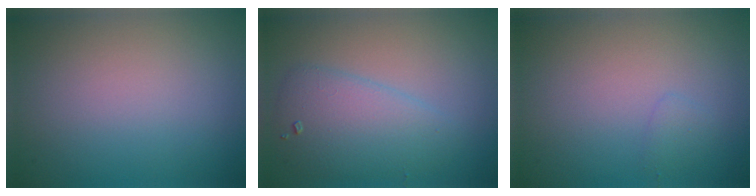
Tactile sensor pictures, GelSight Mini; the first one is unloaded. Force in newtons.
{"total": 4.1, "press": 4.1, "slide": 0.2}
{"total": 0.8, "press": 0.8, "slide": 0.1}